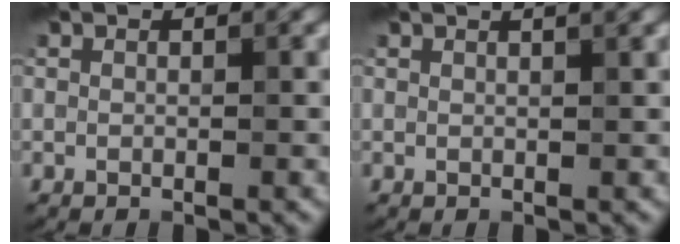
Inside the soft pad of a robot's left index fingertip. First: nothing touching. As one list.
[{"total": 2.6, "force": [1.5, 1.1, 1.9], "torque": [-0.007, 0.006, -0.002]}]